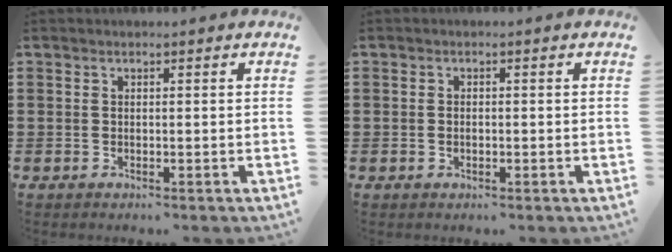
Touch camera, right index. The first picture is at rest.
{"total": 0.8, "force": [-0.2, 0.4, 0.7], "torque": [-0.016, -0.001, -0.004]}